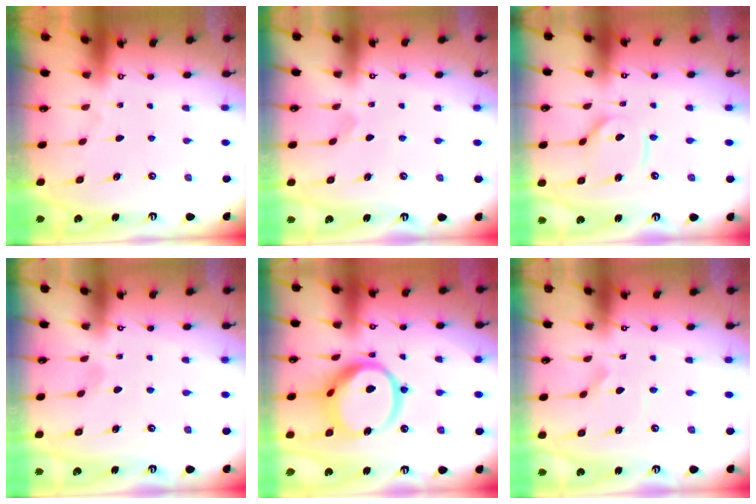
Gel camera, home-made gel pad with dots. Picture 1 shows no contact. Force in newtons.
{"total": 1.9, "press": 1.9, "slide": 0.1}
{"total": 7.2, "press": 7.2, "slide": 0.8}
{"total": 1.2, "press": 1.2, "slide": 0.1}
{"total": 15.0, "press": 14.9, "slide": 1.7}
{"total": 2.6, "press": 2.6, "slide": 0.1}